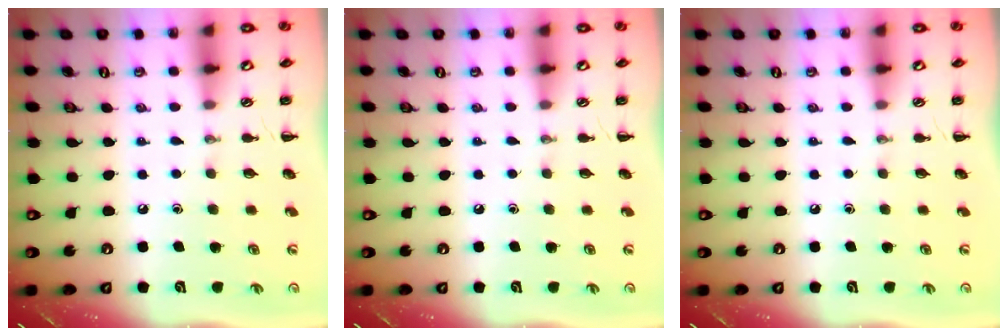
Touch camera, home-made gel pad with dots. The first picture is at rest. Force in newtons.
{"total": 0.0}
{"total": 0.0}